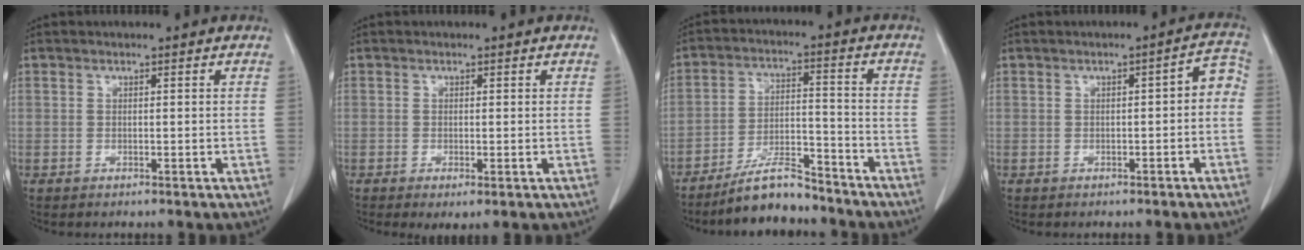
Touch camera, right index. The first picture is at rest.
{"total": 1.8, "force": [-0.6, 0.5, 1.6], "torque": [-0.026, -0.006, -0.005]}
{"total": 8.8, "force": [-7.7, 1.9, 3.7], "torque": [-0.067, 0.002, -0.137]}
{"total": 3.8, "force": [-0.7, 1.4, 3.5], "torque": [-0.037, 0.025, -0.012]}